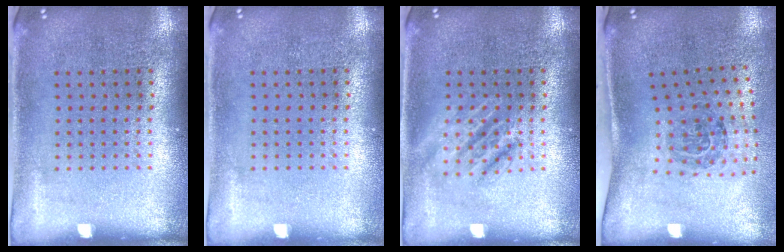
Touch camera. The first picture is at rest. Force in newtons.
{"total": 0.0}
{"total": 2.3, "press": 2.2, "slide": 0.3}
{"total": 1.8, "press": 1.3, "slide": 1.3}